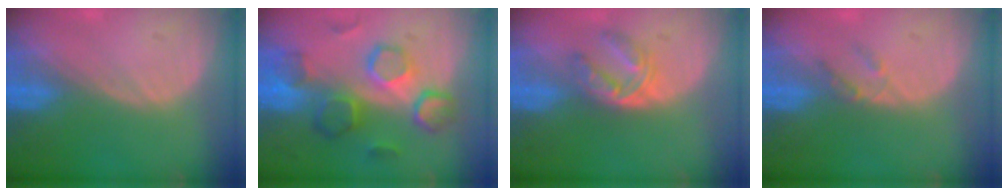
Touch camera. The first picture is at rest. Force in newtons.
{"total": 9.3, "press": 9.0, "slide": 2.3}
{"total": 6.0, "press": 4.8, "slide": 3.5}
{"total": 2.0, "press": 1.8, "slide": 0.9}